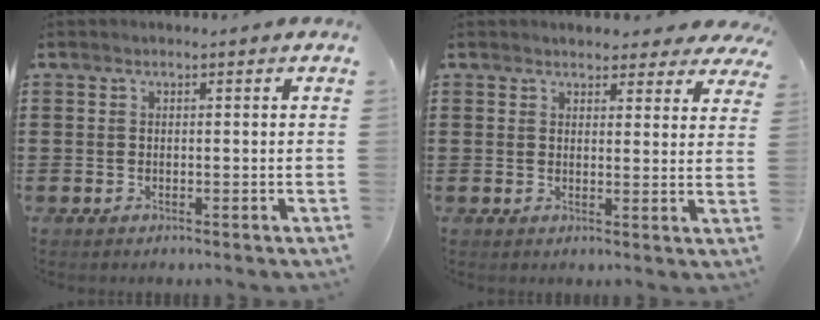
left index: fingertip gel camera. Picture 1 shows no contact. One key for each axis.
{"total": 3.4, "fx": 3.2, "fy": 0.9, "fz": 0.8, "tx": -0.018, "ty": -0.008, "tz": 0.057}